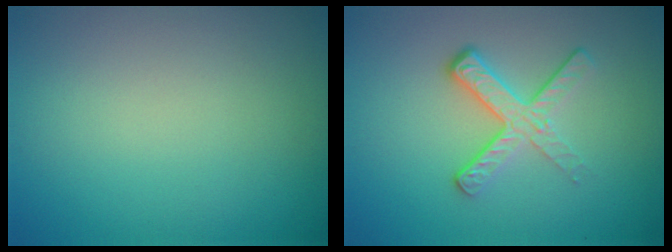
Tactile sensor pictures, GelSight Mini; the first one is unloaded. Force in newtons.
{"total": 3.8, "press": 2.5, "slide": 2.9}